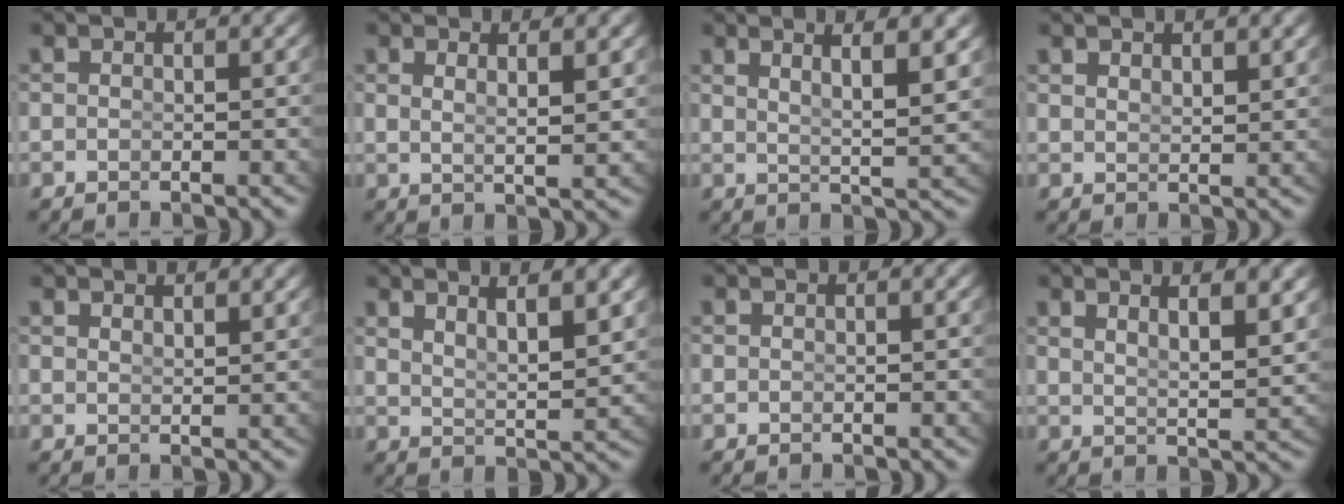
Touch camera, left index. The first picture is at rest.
{"total": 2.1, "force": [1.0, -0.6, 1.7], "torque": [-0.034, -0.017, 0.032]}
{"total": 5.4, "force": [3.3, 0.7, 4.3], "torque": [-0.057, -0.001, 0.058]}
{"total": 1.6, "force": [1.5, -0.5, 0.3], "torque": [0.001, -0.010, 0.037]}
{"total": 1.4, "force": [1.3, -0.7, 0.2], "torque": [0.006, -0.010, 0.030]}
{"total": 5.2, "force": [3.3, 1.4, 3.9], "torque": [-0.053, -0.004, 0.059]}
{"total": 0.0}
{"total": 4.2, "force": [2.6, 0.5, 3.2], "torque": [-0.046, -0.008, 0.050]}